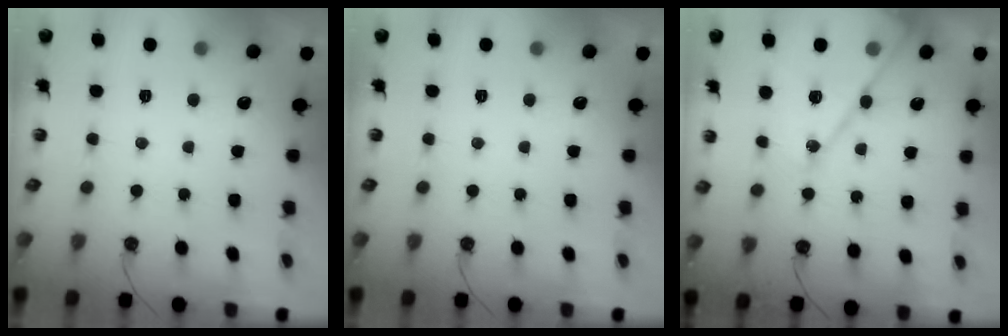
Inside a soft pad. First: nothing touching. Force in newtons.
{"total": 0.0}
{"total": 16.2, "press": 16.2, "slide": 1.2}